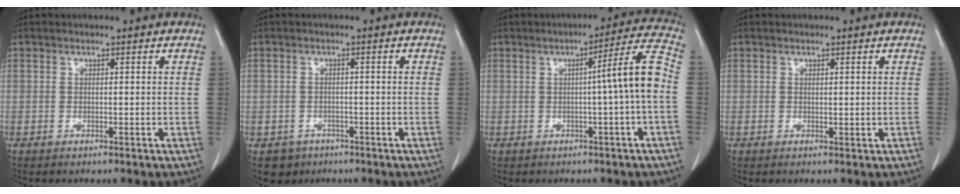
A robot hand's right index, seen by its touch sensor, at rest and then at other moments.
{"total": 3.7, "force": [-2.1, 3.1, 0.3], "torque": [0.000, 0.008, -0.028]}
{"total": 7.6, "force": [-0.7, -1.1, 7.5], "torque": [-0.098, 0.016, -0.012]}
{"total": 0.0}